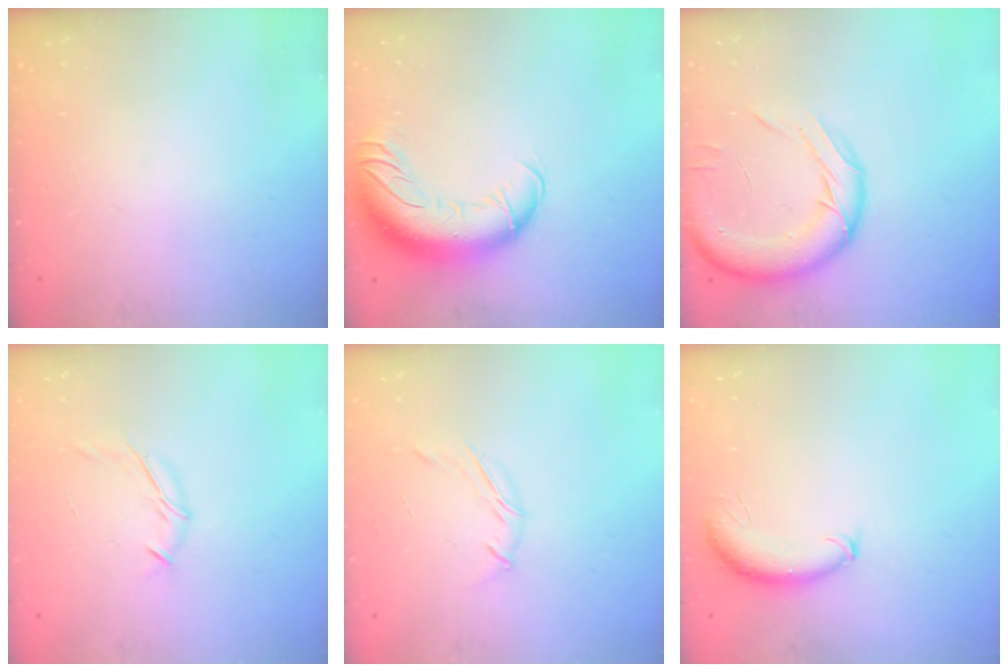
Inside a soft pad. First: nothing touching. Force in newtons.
{"total": 16.7, "press": 16.2, "slide": 4.0}
{"total": 16.1, "press": 15.8, "slide": 3.0}
{"total": 7.1, "press": 7.0, "slide": 1.5}
{"total": 4.4, "press": 4.3, "slide": 0.8}
{"total": 8.7, "press": 8.6, "slide": 1.2}